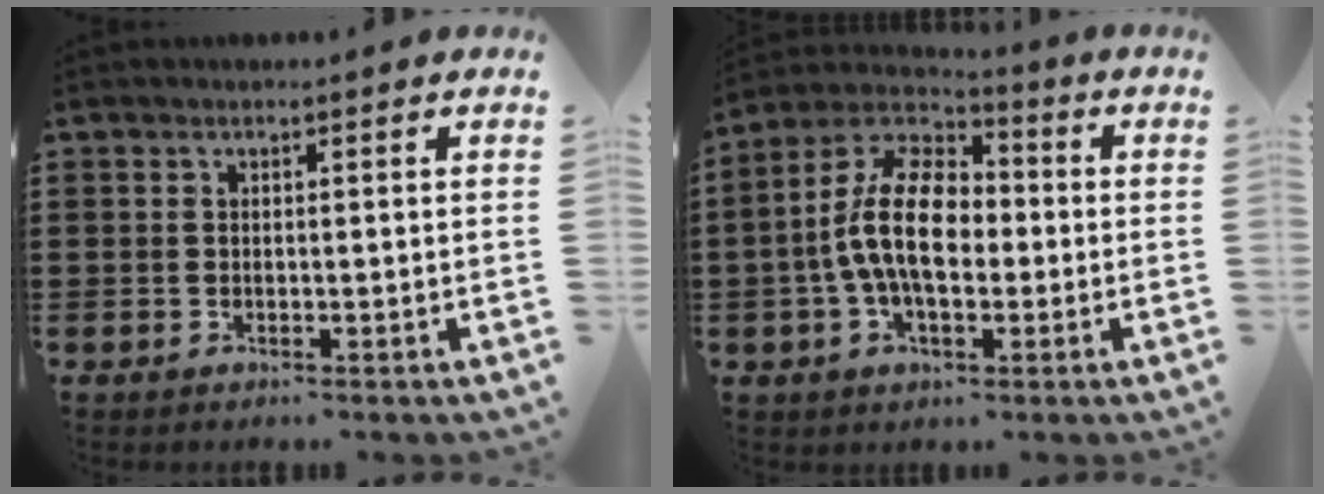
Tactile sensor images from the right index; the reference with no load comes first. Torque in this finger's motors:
{"motor_torque": [2.14, 0.00, 1.05, 0.21]}